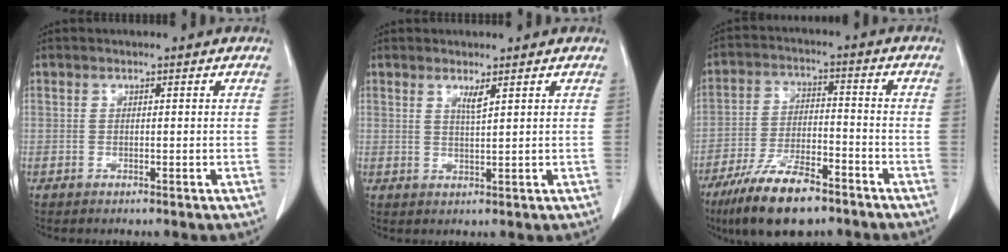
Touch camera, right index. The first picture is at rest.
{"total": 1.7, "force": [1.1, -0.2, 1.3], "torque": [-0.026, -0.008, 0.021]}
{"total": 12.6, "force": [-9.0, 3.7, 8.1], "torque": [-0.151, -0.015, -0.160]}